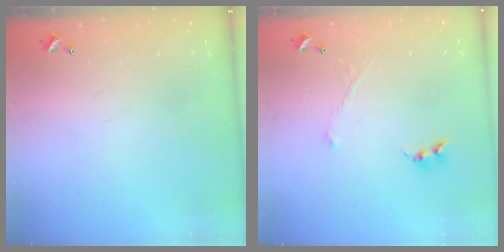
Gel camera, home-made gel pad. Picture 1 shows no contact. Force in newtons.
{"total": 1.0, "press": 0.9, "slide": 0.4}